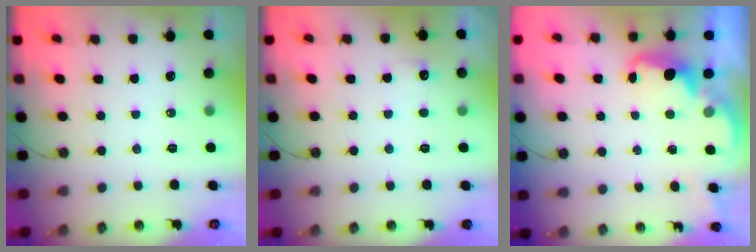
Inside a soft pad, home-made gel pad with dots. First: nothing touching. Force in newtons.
{"total": 4.6, "press": 4.5, "slide": 1.2}
{"total": 2.1, "press": 2.0, "slide": 0.6}